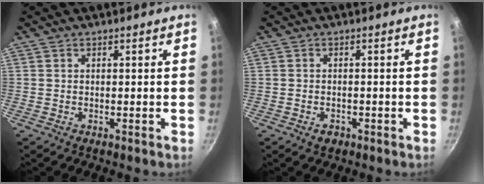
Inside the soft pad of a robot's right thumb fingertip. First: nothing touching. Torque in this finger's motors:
{"motor_torque": [-0.18, 0.12, -0.05, 0.00, 0.04]}